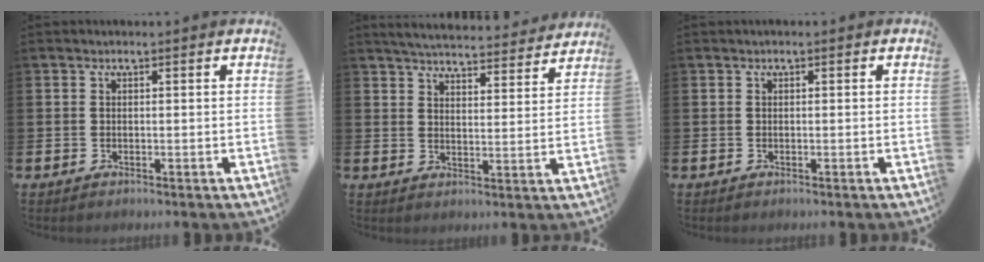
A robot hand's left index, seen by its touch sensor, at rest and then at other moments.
{"total": 5.3, "force": [5.3, 0.6, 0.7], "torque": [-0.028, -0.042, 0.091]}
{"total": 0.0}